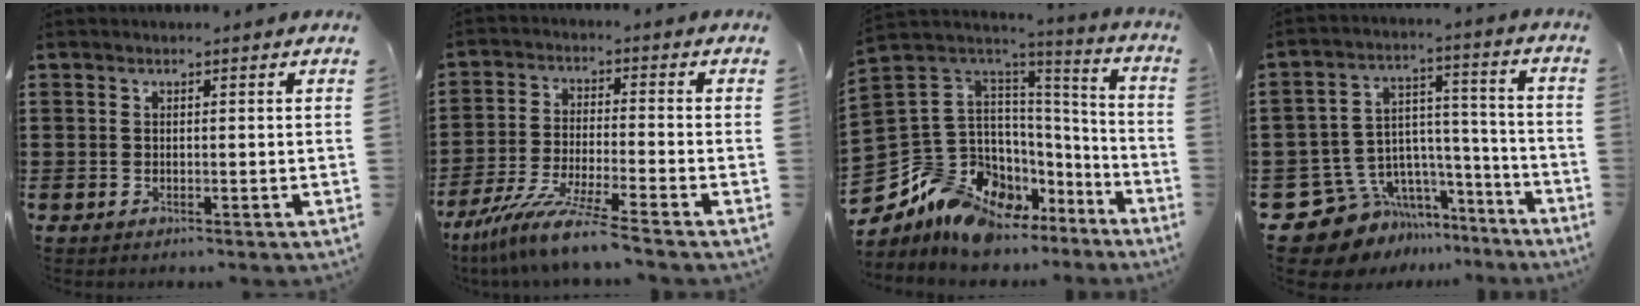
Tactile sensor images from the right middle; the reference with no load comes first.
{"total": 8.8, "force": [-7.6, -0.5, 4.5], "torque": [-0.097, -0.013, -0.150]}
{"total": 12.7, "force": [-10.0, 6.8, 3.7], "torque": [-0.124, -0.010, -0.192]}
{"total": 10.5, "force": [-7.9, 6.6, 2.0], "torque": [-0.063, 0.009, -0.143]}